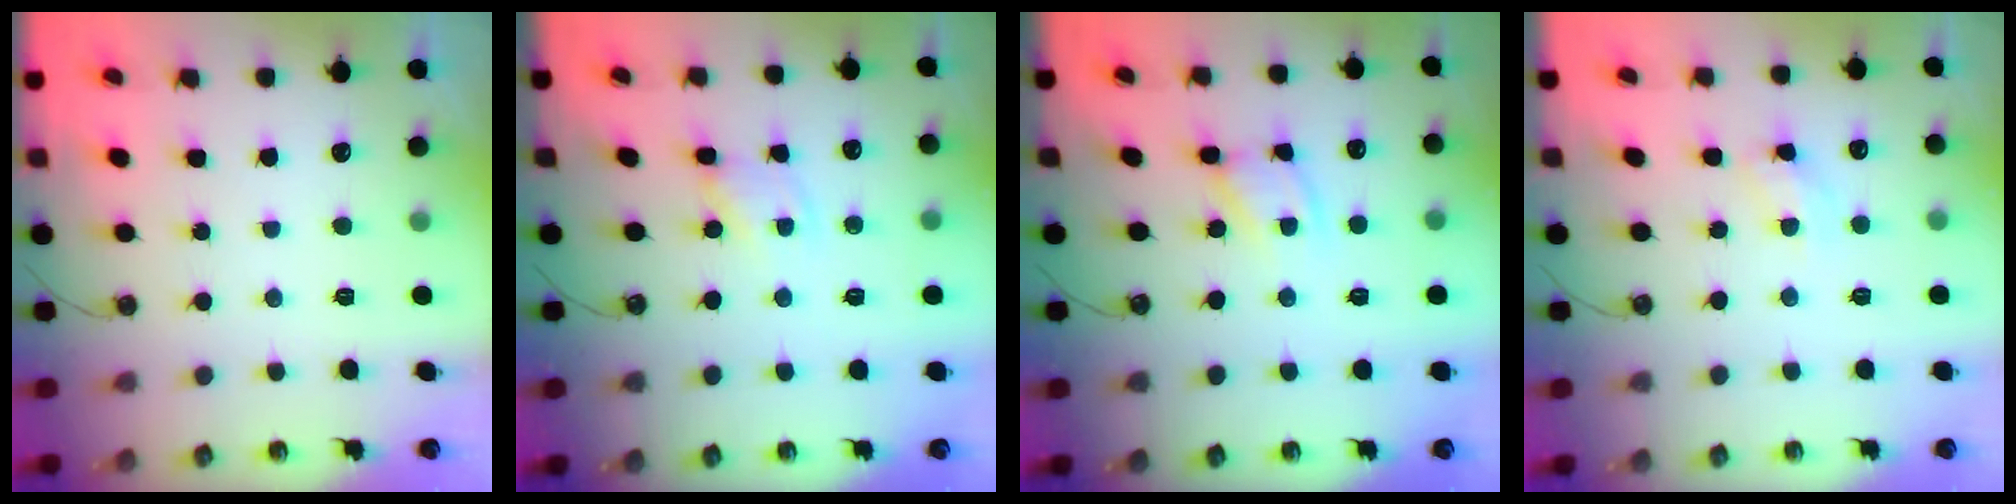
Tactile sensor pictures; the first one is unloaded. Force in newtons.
{"total": 1.8, "press": 1.8, "slide": 0.1}
{"total": 6.1, "press": 6.1, "slide": 0.4}
{"total": 4.9, "press": 4.9, "slide": 0.3}